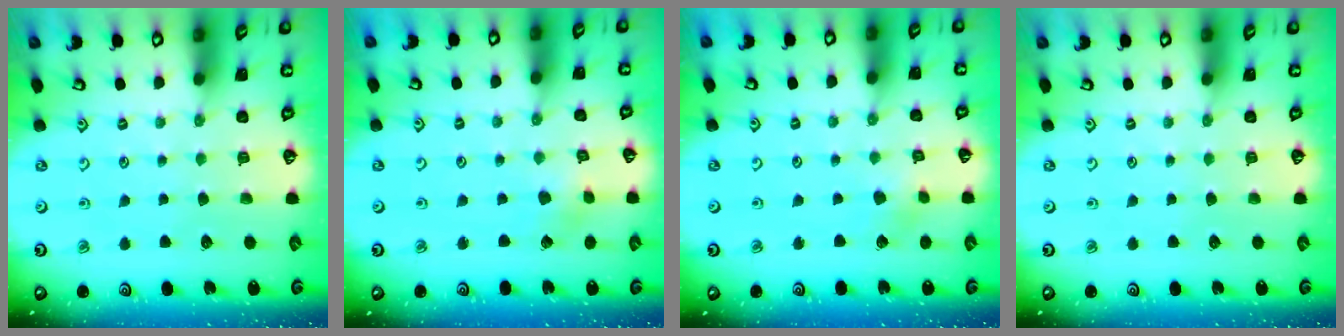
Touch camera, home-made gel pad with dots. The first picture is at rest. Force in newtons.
{"total": 2.4, "press": 2.4, "slide": 0.2}
{"total": 3.0, "press": 2.9, "slide": 0.7}
{"total": 0.0}